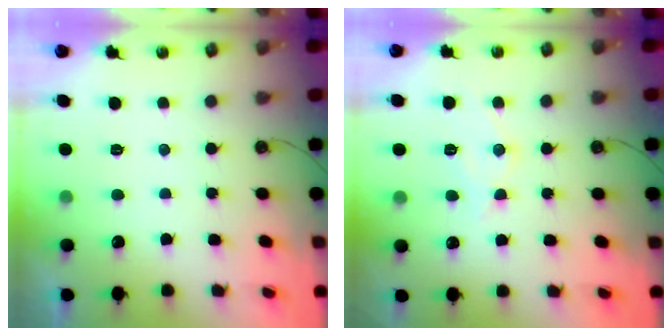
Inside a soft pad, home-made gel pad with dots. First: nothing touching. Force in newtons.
{"total": 8.0, "press": 7.9, "slide": 0.7}